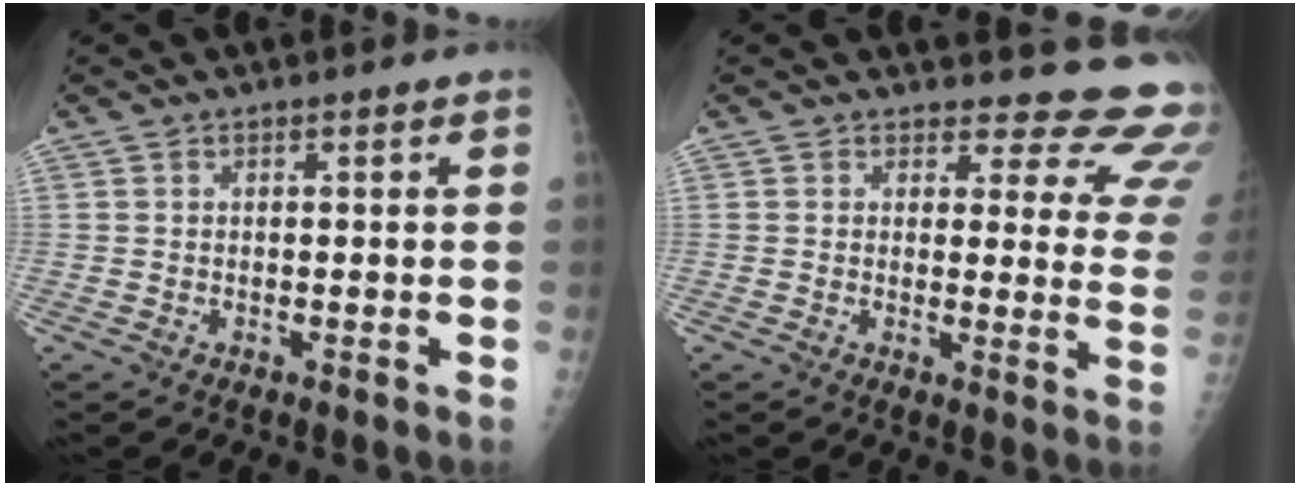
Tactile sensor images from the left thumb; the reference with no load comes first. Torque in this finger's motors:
{"motor_torque": [0.16, 0.32, -0.03, -0.19, 0.06]}